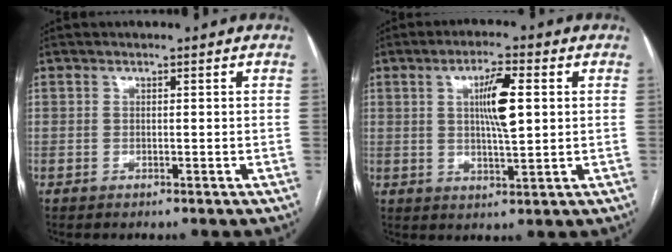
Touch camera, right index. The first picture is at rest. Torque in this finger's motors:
{"motor_torque": [0.74, 0.53, 0.35, 0.09]}